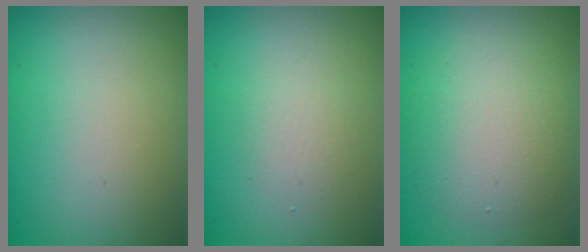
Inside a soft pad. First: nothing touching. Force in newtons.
{"total": 1.4, "press": 1.4, "slide": 0.1}
{"total": 4.7, "press": 4.7, "slide": 0.3}